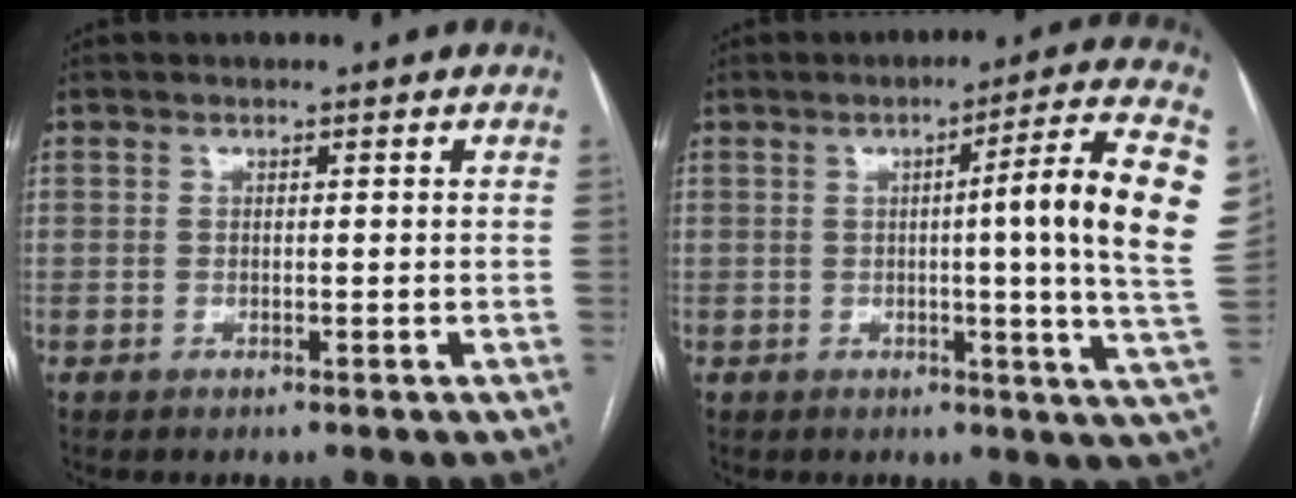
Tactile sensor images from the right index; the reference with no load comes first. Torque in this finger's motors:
{"motor_torque": [0.24, 0.05, 0.22, 0.06]}